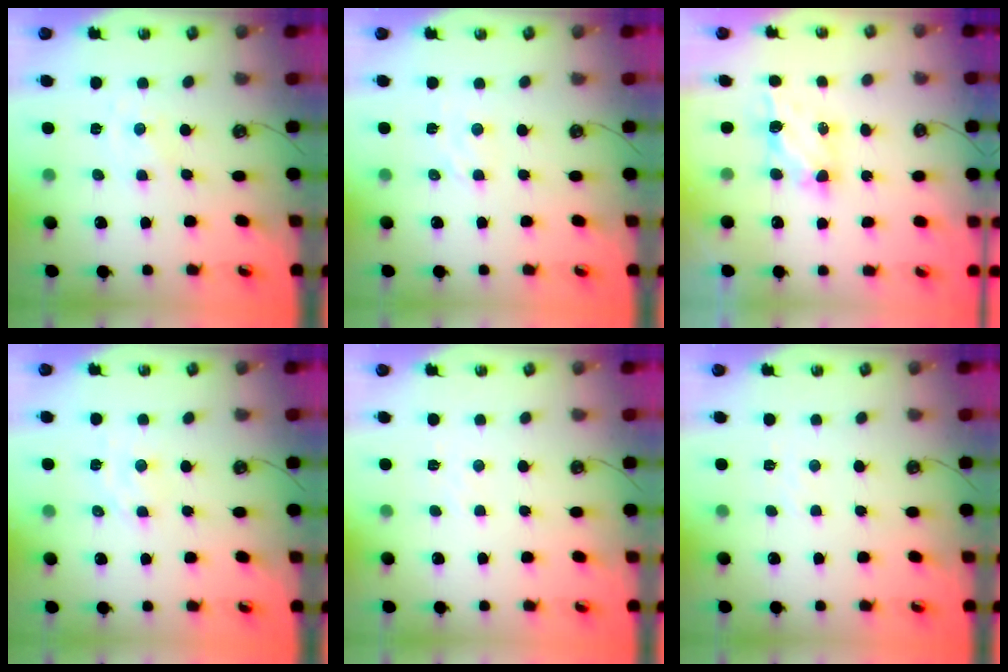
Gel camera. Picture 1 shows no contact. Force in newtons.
{"total": 2.0, "press": 2.0, "slide": 0.3}
{"total": 6.0, "press": 6.0, "slide": 0.4}
{"total": 3.5, "press": 3.4, "slide": 0.8}
{"total": 2.0, "press": 2.0, "slide": 0.4}
{"total": 2.0, "press": 2.0, "slide": 0.4}